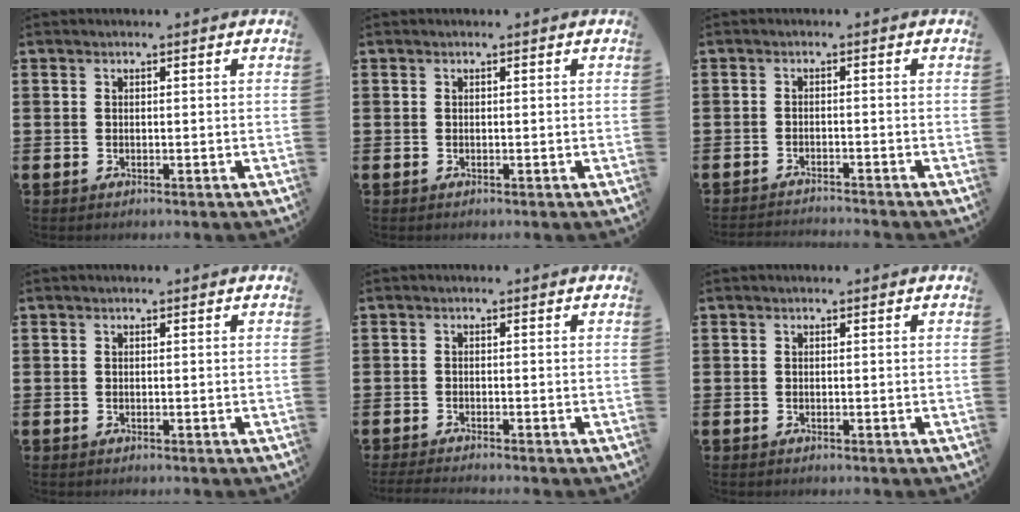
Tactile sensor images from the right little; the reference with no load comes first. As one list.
[{"total": 0.0}, {"total": 1.4, "force": [-1.4, -0.2, 0.0], "torque": [-0.002, 0.004, -0.029]}, {"total": 0.0}, {"total": 1.1, "force": [-1.0, -0.1, 0.5], "torque": [-0.008, 0.000, -0.020]}, {"total": 0.0}]